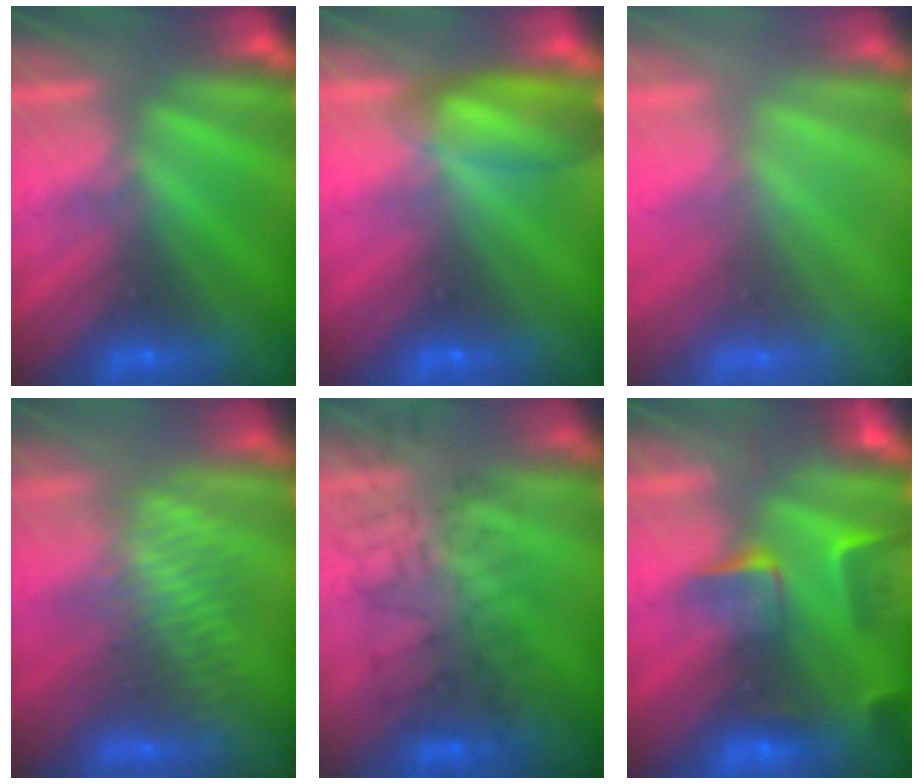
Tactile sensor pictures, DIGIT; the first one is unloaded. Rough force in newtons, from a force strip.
{"total": 7.1}
{"total": 8.4}
{"total": 3.0}
{"total": 4.9}
{"total": 9.3}